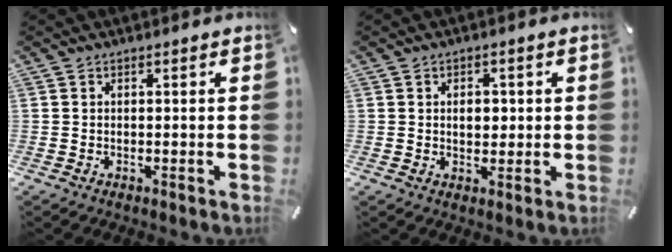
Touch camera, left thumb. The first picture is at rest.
{"total": 3.6, "force": [0.2, 2.7, 2.4], "torque": [-0.025, -0.004, -0.003]}